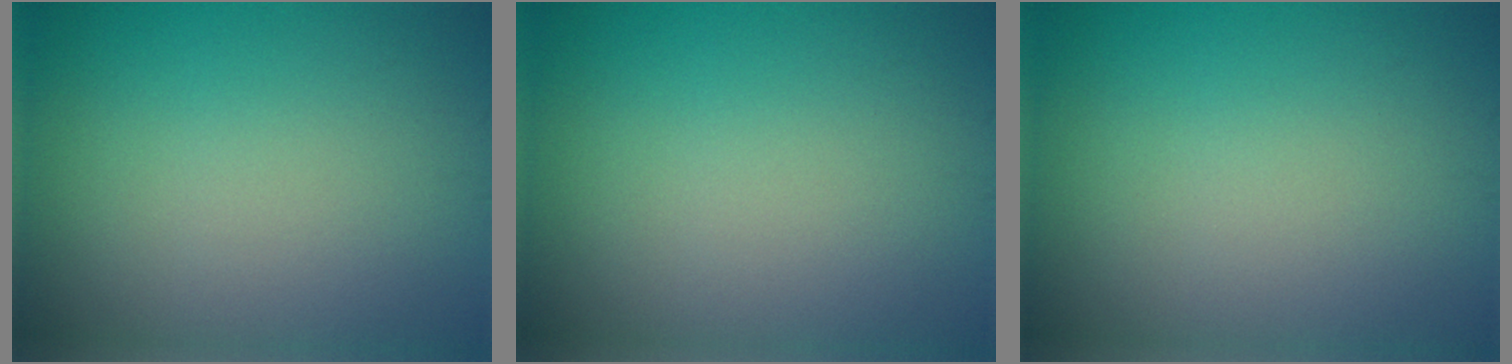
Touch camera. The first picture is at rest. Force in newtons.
{"total": 0.0}
{"total": 0.0}